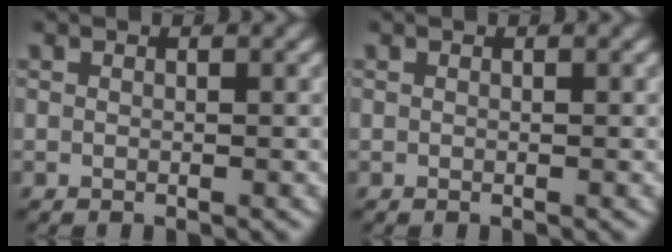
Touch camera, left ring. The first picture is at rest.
{"total": 0.0}